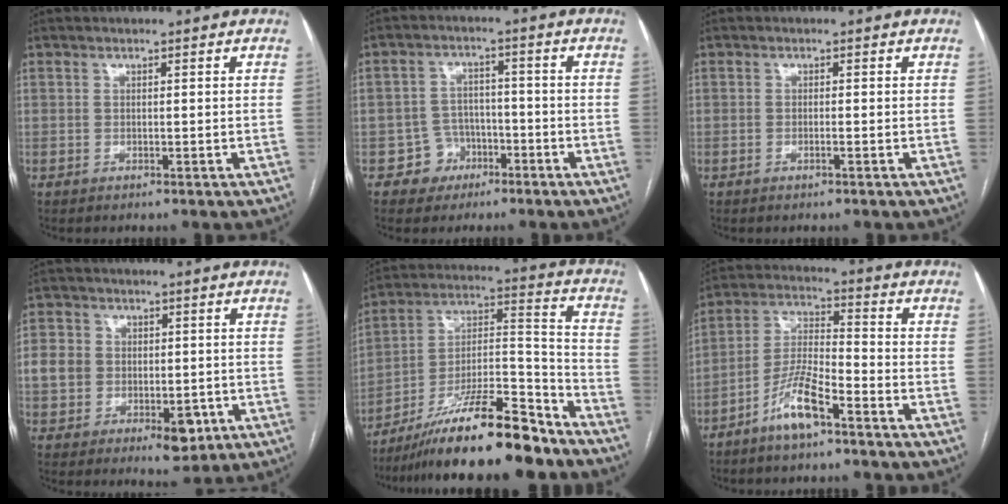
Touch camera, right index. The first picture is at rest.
{"total": 4.9, "force": [-2.6, 4.2, 0.3], "torque": [0.005, 0.017, -0.038]}
{"total": 0.7, "force": [-0.3, 0.0, 0.6], "torque": [-0.014, 0.000, -0.005]}
{"total": 9.3, "force": [-1.7, 7.2, 5.7], "torque": [-0.079, 0.014, -0.017]}
{"total": 21.1, "force": [-16.9, 2.6, 12.4], "torque": [-0.205, 0.005, -0.290]}
{"total": 8.7, "force": [-5.5, 1.7, 6.6], "torque": [-0.141, -0.001, -0.108]}